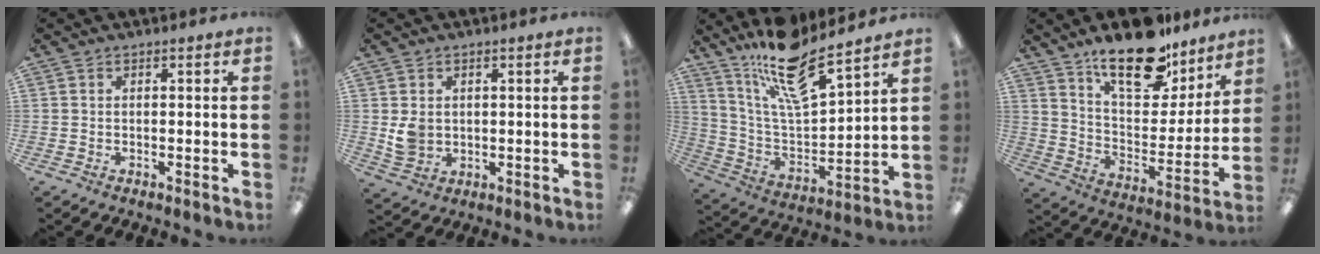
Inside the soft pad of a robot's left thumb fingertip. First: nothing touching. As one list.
[{"total": 4.4, "force": [1.3, 3.7, 2.0], "torque": [-0.025, 0.000, 0.025]}, {"total": 16.6, "force": [13.2, 4.4, 9.1], "torque": [-0.167, -0.088, 0.226]}, {"total": 20.2, "force": [14.9, 8.7, 10.5], "torque": [-0.168, -0.095, 0.259]}]